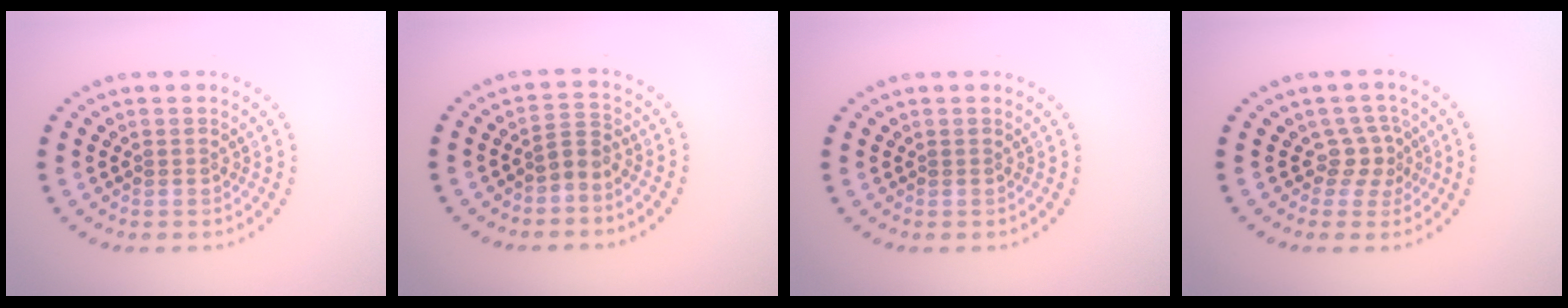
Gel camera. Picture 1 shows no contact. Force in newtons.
{"total": 1.8, "press": 1.3, "slide": 1.3}
{"total": 0.0}
{"total": 2.2, "press": 1.5, "slide": 1.7}